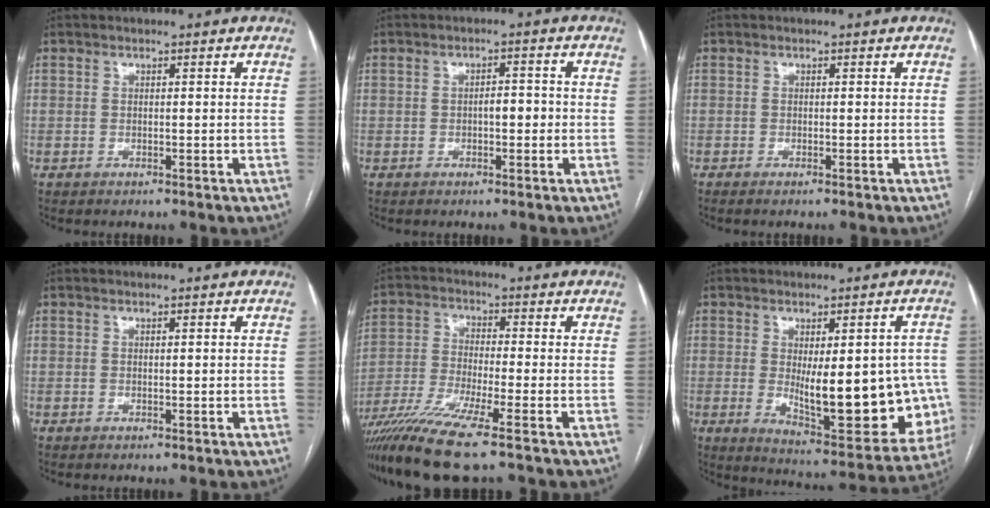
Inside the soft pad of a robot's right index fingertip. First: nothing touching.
{"total": 2.7, "force": [-0.5, 1.1, 2.4], "torque": [-0.034, 0.007, -0.007]}
{"total": 0.8, "force": [-0.6, -0.1, 0.5], "torque": [-0.009, -0.001, -0.014]}
{"total": 0.8, "force": [0.2, 0.1, 0.8], "torque": [-0.015, 0.002, 0.003]}
{"total": 12.6, "force": [-9.5, -1.1, 8.3], "torque": [-0.154, -0.033, -0.166]}
{"total": 19.0, "force": [-2.0, 6.3, 17.8], "torque": [-0.187, -0.007, 0.001]}